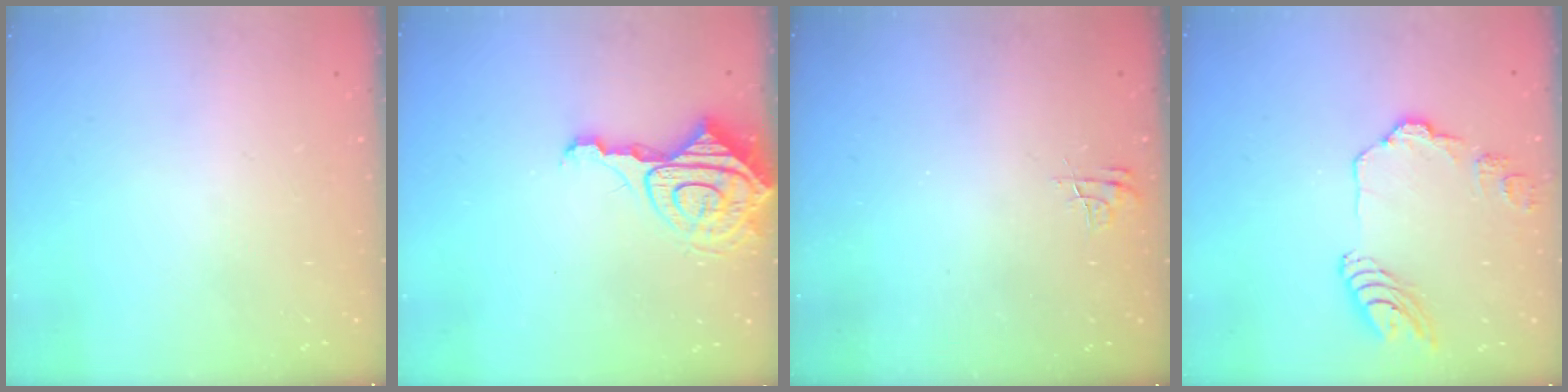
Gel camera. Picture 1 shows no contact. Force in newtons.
{"total": 11.2, "press": 11.2, "slide": 1.3}
{"total": 3.9, "press": 3.8, "slide": 0.4}
{"total": 13.1, "press": 13.0, "slide": 1.2}